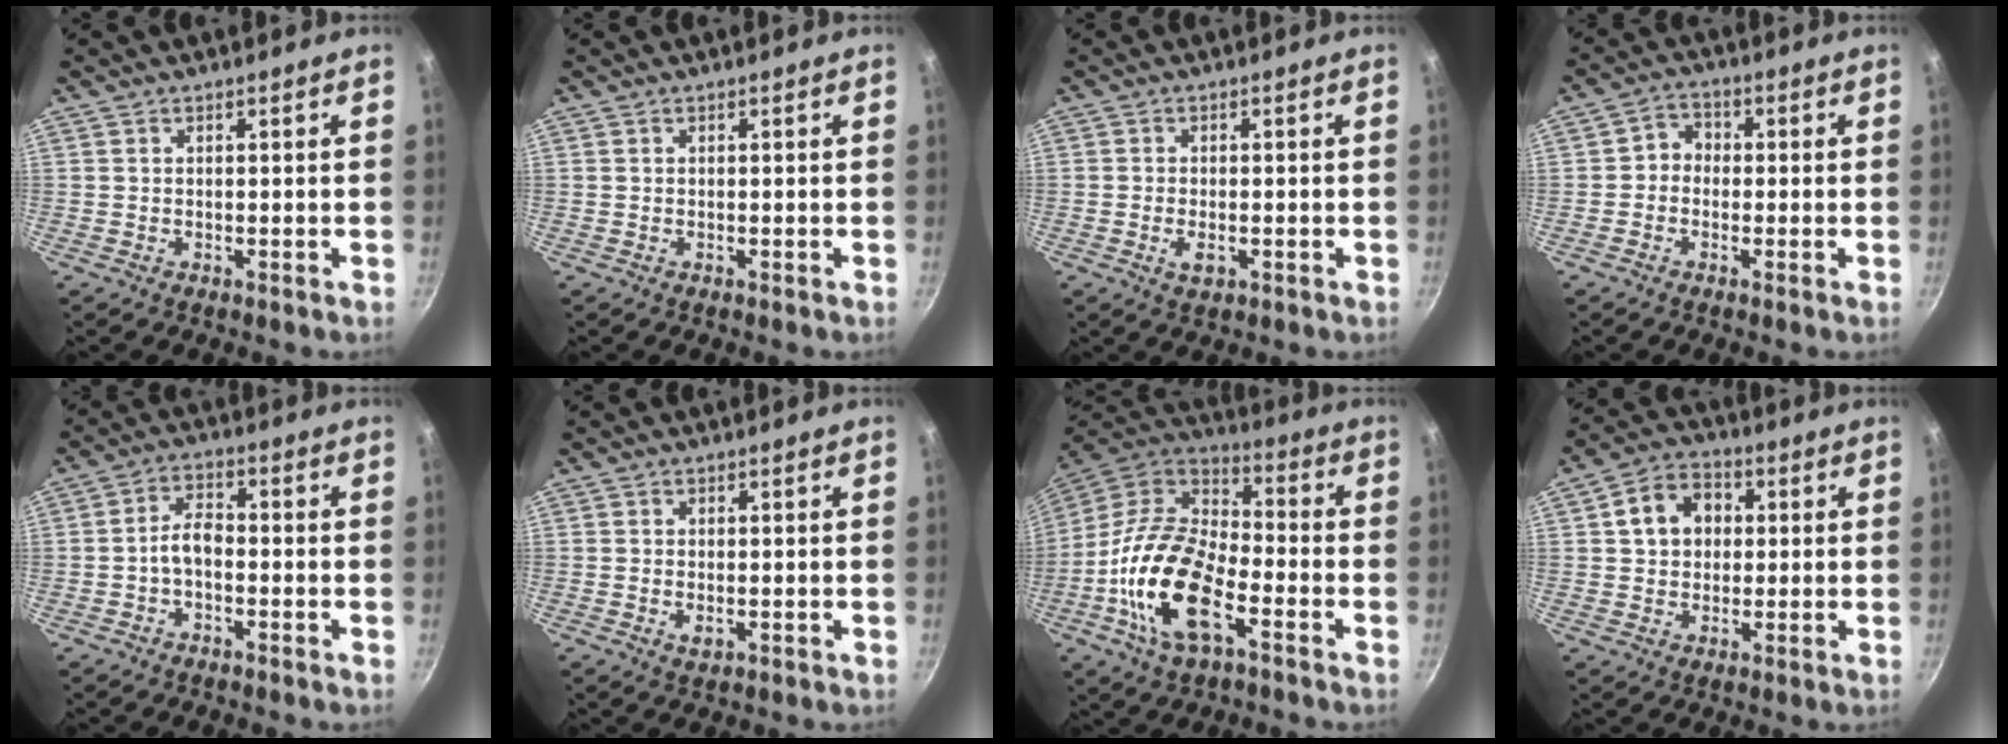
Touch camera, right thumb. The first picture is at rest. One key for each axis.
{"total": 0.0}
{"total": 3.0, "fx": -0.9, "fy": 1.6, "fz": 2.3, "tx": -0.045, "ty": 0.001, "tz": -0.016}
{"total": 3.6, "fx": -0.5, "fy": 3.2, "fz": 1.6, "tx": -0.007, "ty": 0.013, "tz": -0.022}
{"total": 4.8, "fx": -1.5, "fy": 2.7, "fz": 3.6, "tx": -0.057, "ty": 0.028, "tz": -0.033}
{"total": 2.1, "fx": -0.4, "fy": 1.3, "fz": 1.6, "tx": -0.028, "ty": -0.004, "tz": -0.005}
{"total": 19.8, "fx": -7.1, "fy": 9.8, "fz": 15.7, "tx": -0.290, "ty": 0.035, "tz": -0.151}
{"total": 9.4, "fx": 1.8, "fy": 7.5, "fz": 5.3, "tx": -0.060, "ty": 0.016, "tz": 0.018}